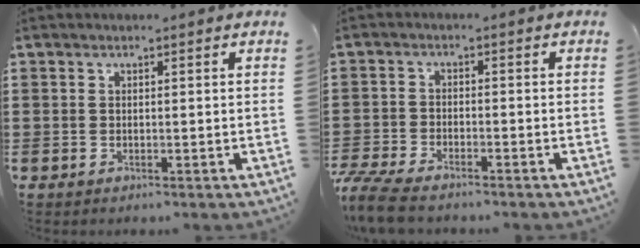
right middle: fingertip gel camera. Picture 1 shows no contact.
{"total": 5.0, "force": [-4.6, 0.5, 1.7], "torque": [-0.060, -0.011, -0.099]}